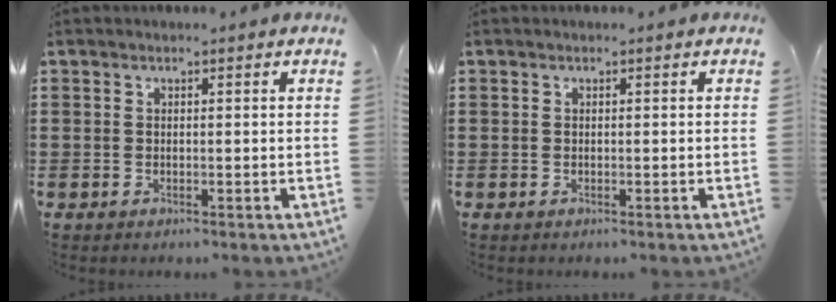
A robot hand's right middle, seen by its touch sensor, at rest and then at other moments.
{"total": 0.0}